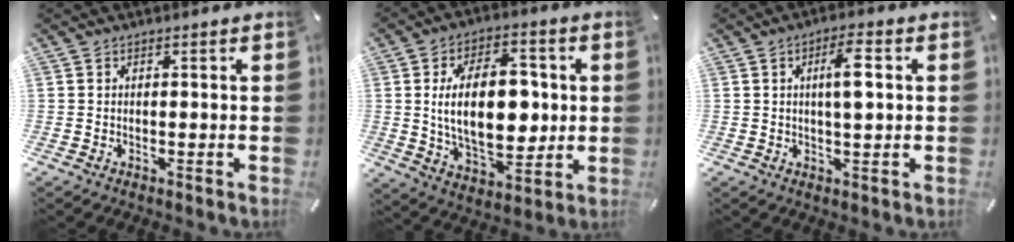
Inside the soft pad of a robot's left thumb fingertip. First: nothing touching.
{"total": 18.5, "force": [1.0, 10.9, 14.9], "torque": [-0.263, -0.001, 0.015]}
{"total": 6.7, "force": [1.0, 1.8, 6.3], "torque": [-0.107, 0.001, 0.011]}